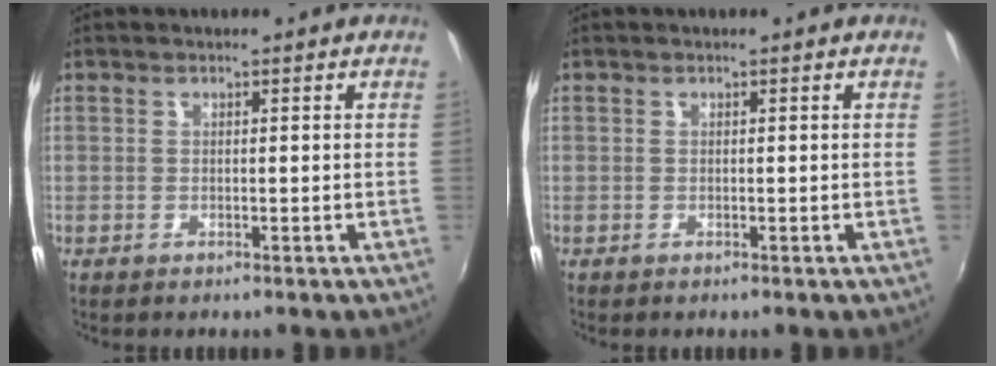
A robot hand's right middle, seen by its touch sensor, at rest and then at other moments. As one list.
[{"total": 0.0}]